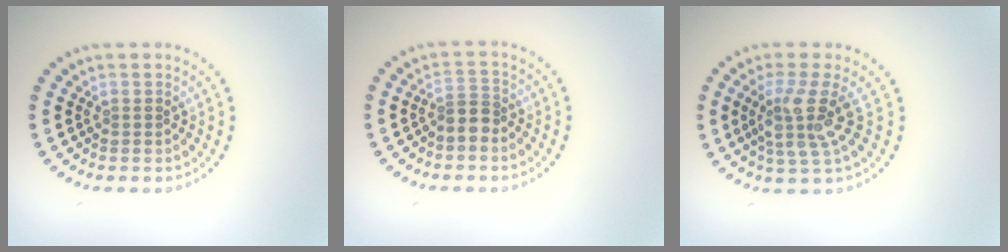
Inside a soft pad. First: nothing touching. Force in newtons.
{"total": 2.1, "press": 1.7, "slide": 1.3}
{"total": 3.8, "press": 3.0, "slide": 2.4}